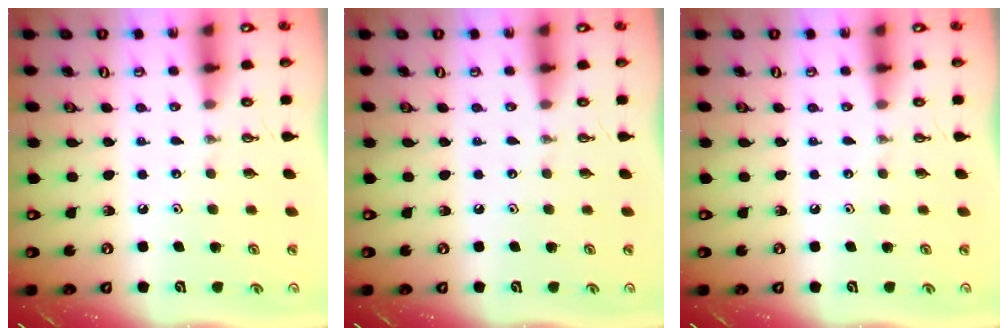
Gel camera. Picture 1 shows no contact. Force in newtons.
{"total": 0.0}
{"total": 0.0}